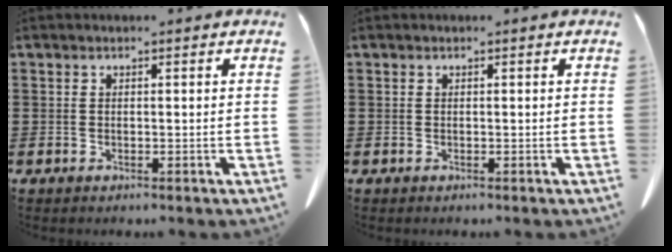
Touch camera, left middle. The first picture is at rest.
{"total": 0.0}